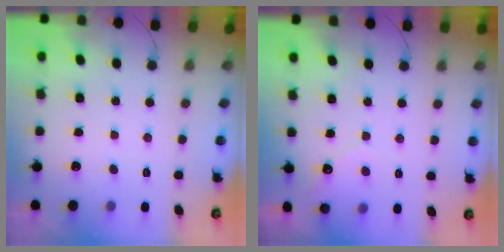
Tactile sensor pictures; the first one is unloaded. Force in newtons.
{"total": 2.8, "press": 2.8, "slide": 0.2}